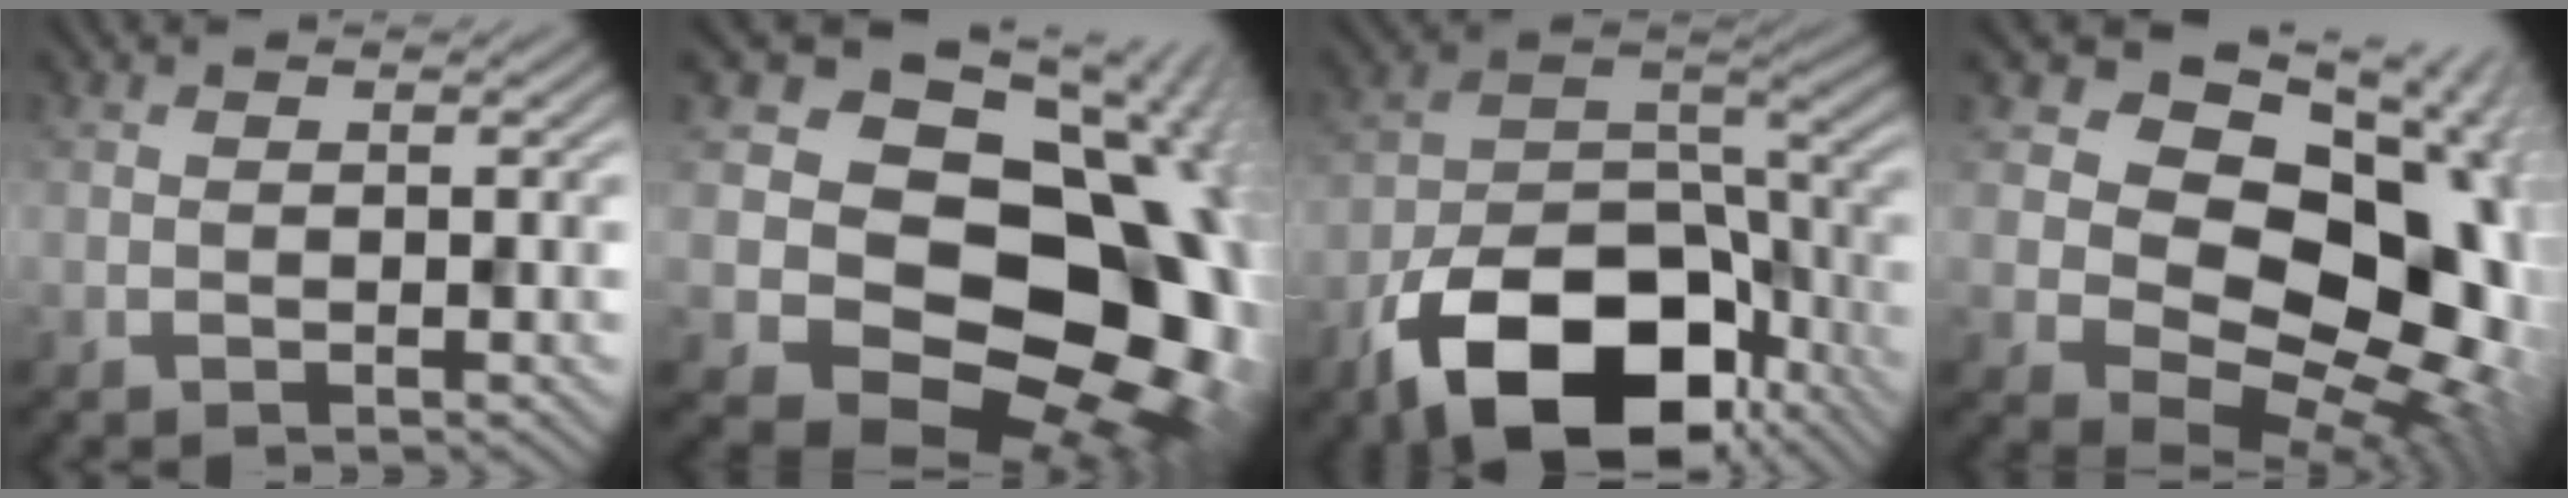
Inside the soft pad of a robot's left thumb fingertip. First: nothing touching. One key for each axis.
{"total": 20.6, "fx": -0.7, "fy": 16.2, "fz": 12.7, "tx": -0.174, "ty": -0.047, "tz": 0.021}
{"total": 16.6, "fx": -9.4, "fy": 9.1, "fz": 10.1, "tx": -0.186, "ty": -0.032, "tz": -0.172}
{"total": 19.3, "fx": 2.5, "fy": 14.7, "fz": 12.2, "tx": -0.189, "ty": -0.011, "tz": 0.068}